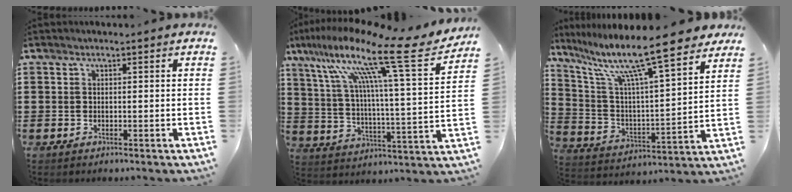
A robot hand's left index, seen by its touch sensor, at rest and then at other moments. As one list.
[{"total": 16.4, "force": [11.9, 1.0, 11.4], "torque": [-0.219, -0.080, 0.179]}, {"total": 12.7, "force": [10.0, 0.9, 7.7], "torque": [-0.169, -0.068, 0.161]}]